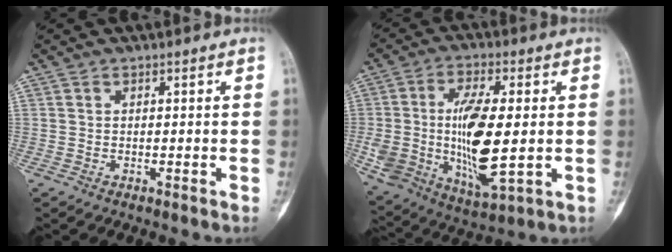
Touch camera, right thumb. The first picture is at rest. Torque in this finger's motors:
{"motor_torque": [1.09, 3.77, 1.04, -0.77, 0.21]}